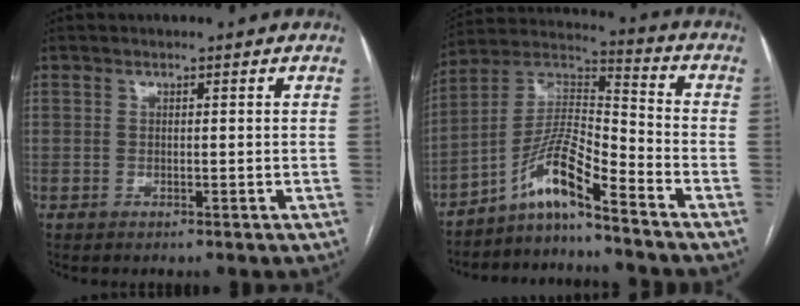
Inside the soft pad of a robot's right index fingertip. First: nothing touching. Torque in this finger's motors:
{"motor_torque": [1.12, -0.68, 0.44, 0.14]}